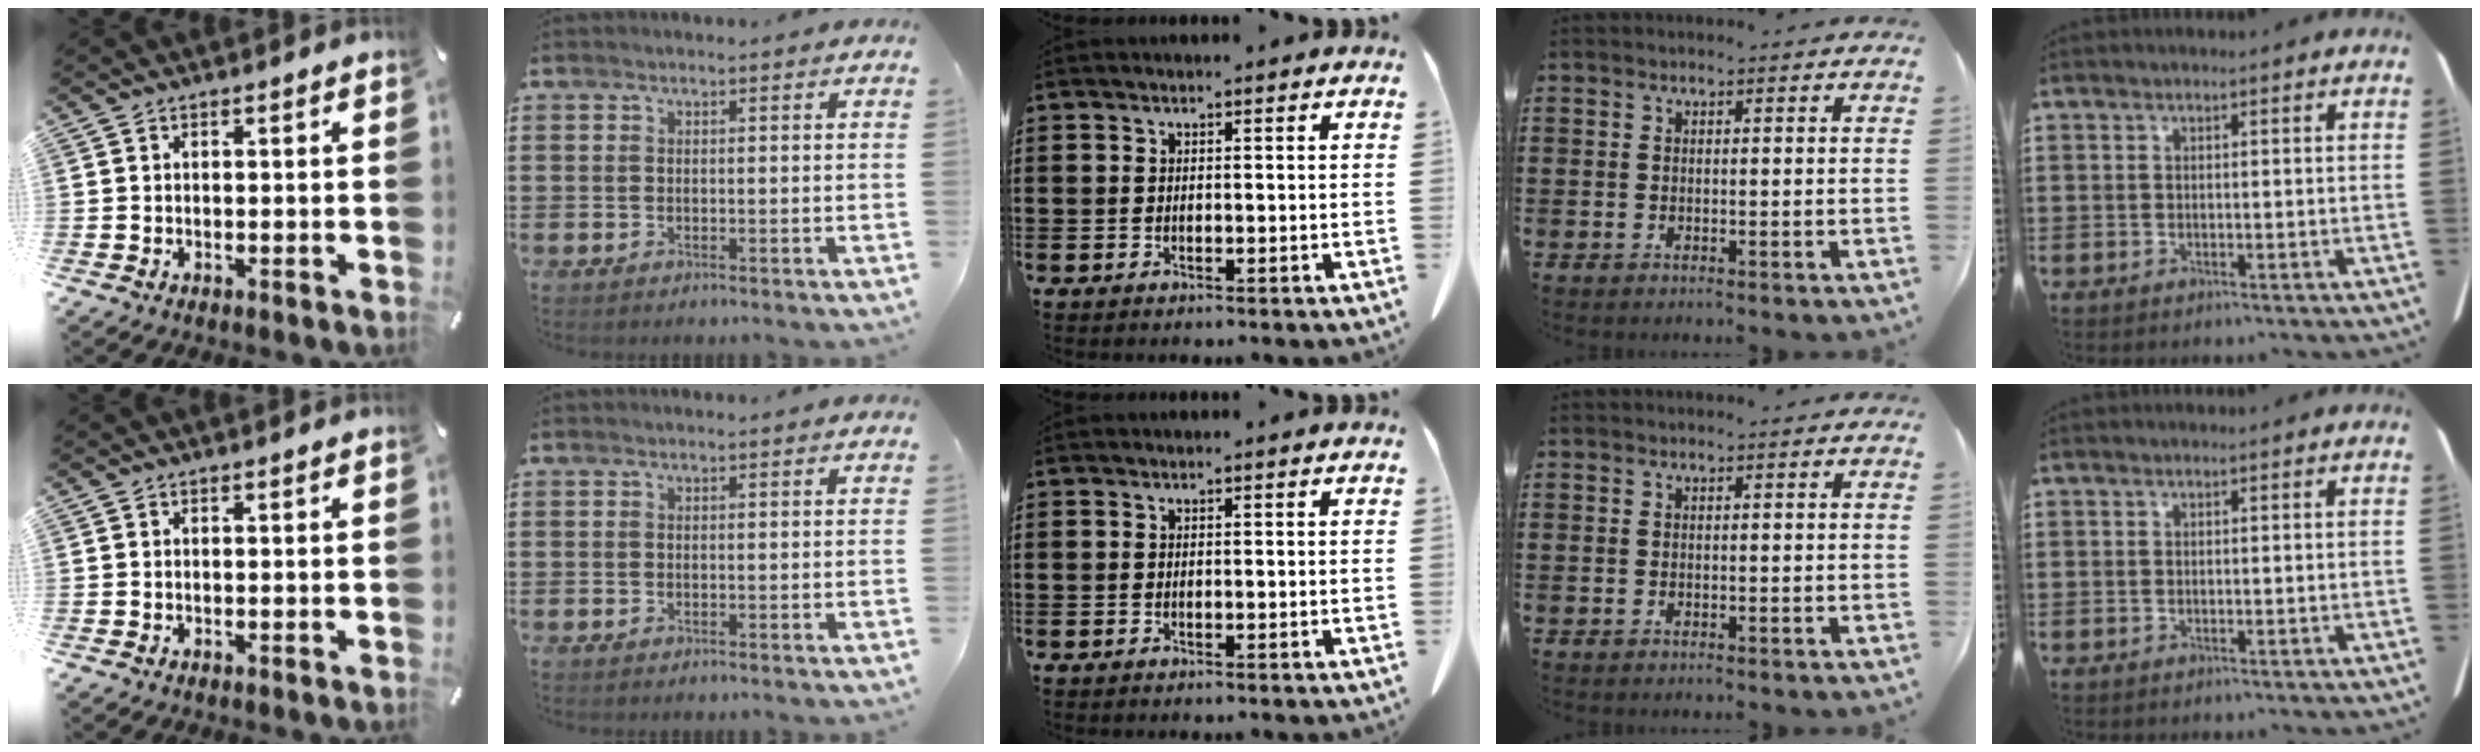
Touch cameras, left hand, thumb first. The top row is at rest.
{}